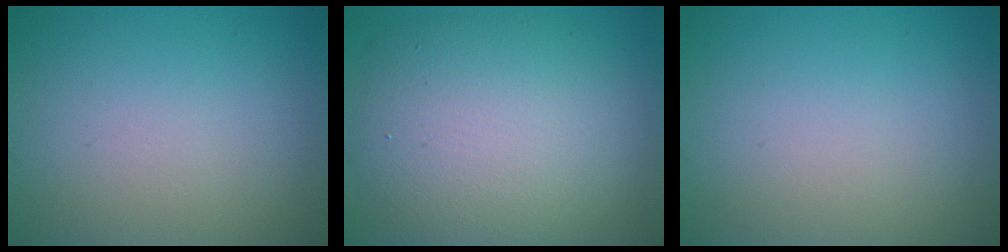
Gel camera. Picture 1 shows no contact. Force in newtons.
{"total": 10.1, "press": 10.1, "slide": 0.5}
{"total": 0.0}